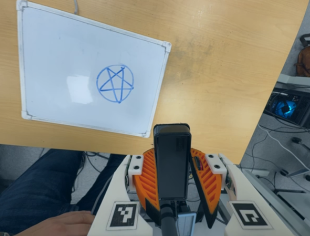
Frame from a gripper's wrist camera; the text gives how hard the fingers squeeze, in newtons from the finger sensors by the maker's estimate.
{"total": 5.2, "left": 4.7, "right": 5.6}